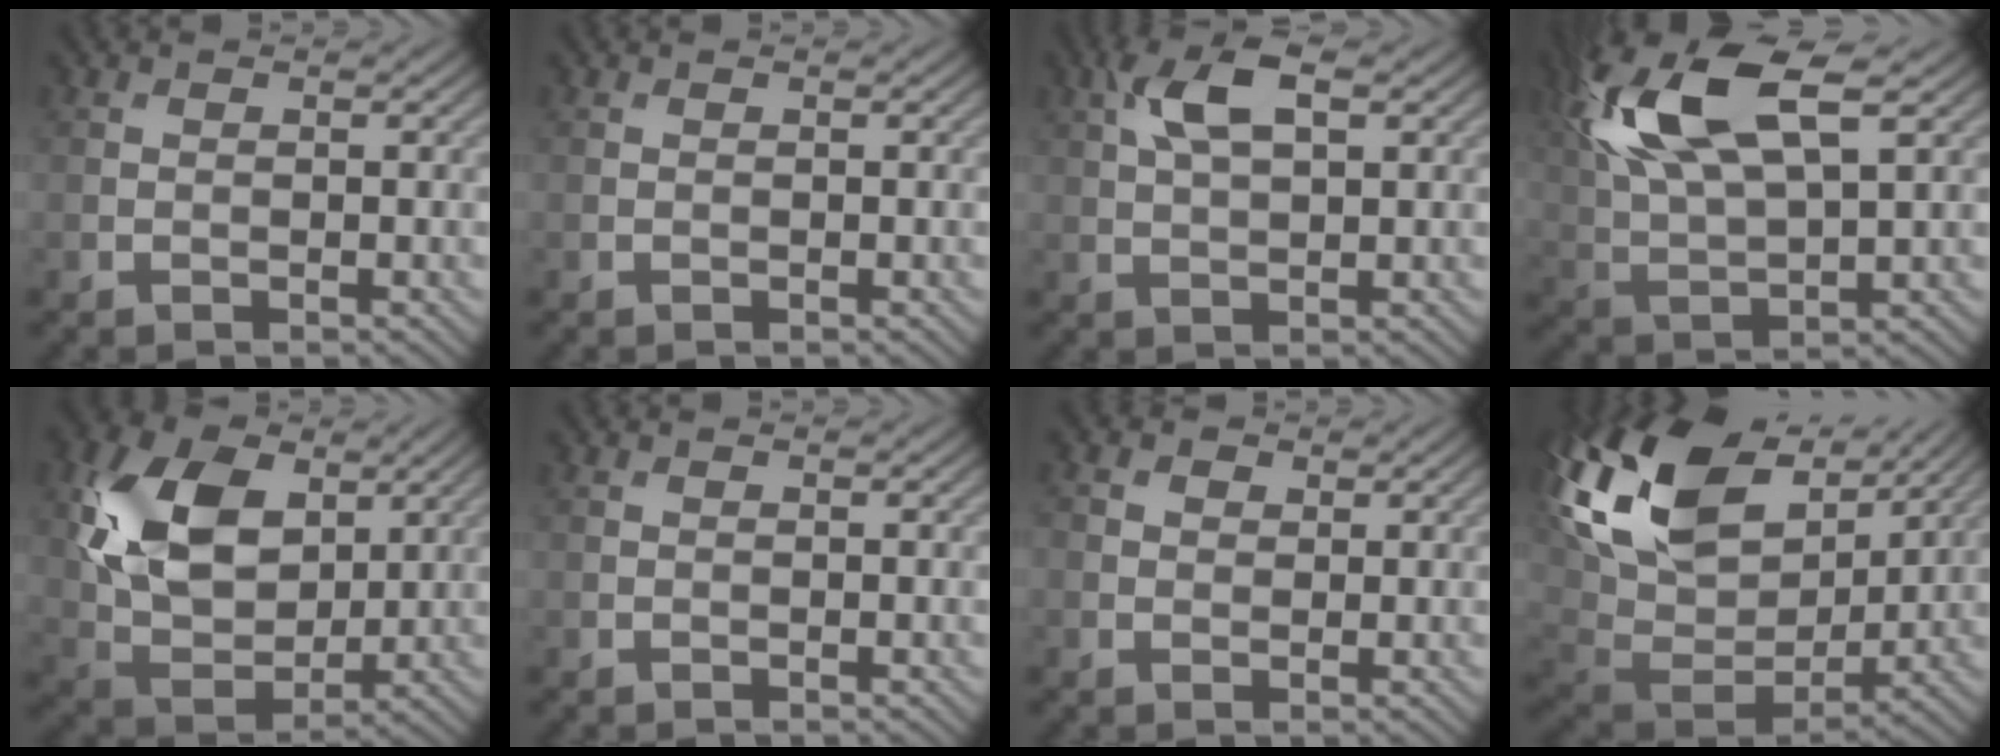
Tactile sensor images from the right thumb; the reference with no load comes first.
{"total": 0.0}
{"total": 6.6, "force": [2.5, 2.8, 5.5], "torque": [-0.119, 0.012, 0.046]}
{"total": 15.5, "force": [6.8, 6.0, 12.6], "torque": [-0.287, 0.015, 0.126]}
{"total": 12.9, "force": [3.8, 8.5, 8.9], "torque": [-0.208, 0.008, 0.068]}
{"total": 0.0}
{"total": 1.9, "force": [0.6, 1.6, 0.7], "torque": [-0.017, -0.001, 0.008]}
{"total": 20.1, "force": [9.3, 12.4, 12.9], "torque": [-0.293, 0.037, 0.183]}